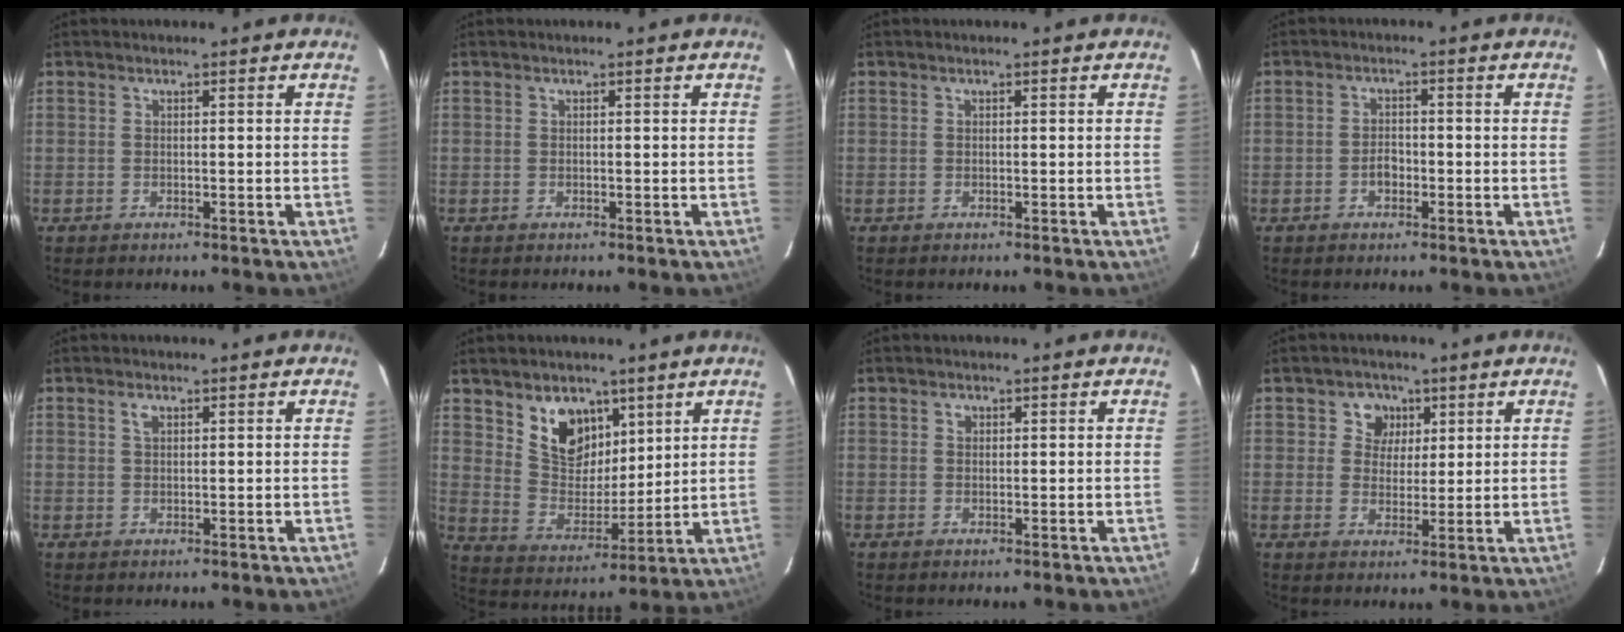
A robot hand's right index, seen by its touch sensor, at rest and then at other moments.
{"total": 0.0}
{"total": 0.0}
{"total": 2.4, "force": [-1.1, 1.6, 1.4], "torque": [-0.027, 0.005, -0.020]}
{"total": 1.4, "force": [0.7, 0.8, 0.9], "torque": [-0.018, 0.004, 0.012]}
{"total": 11.0, "force": [6.5, 7.2, 5.3], "torque": [-0.095, 0.004, 0.134]}
{"total": 0.8, "force": [0.3, 0.7, 0.2], "torque": [-0.003, 0.004, 0.005]}
{"total": 4.8, "force": [1.8, 4.3, 0.9], "torque": [0.000, 0.007, 0.029]}